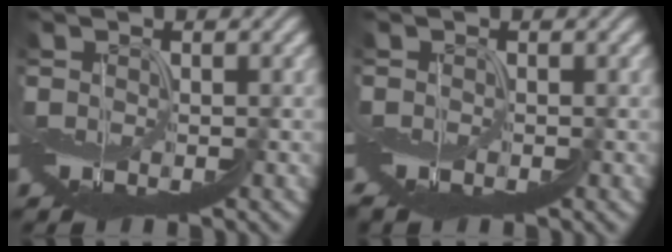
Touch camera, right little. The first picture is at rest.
{"total": 2.1, "force": [-1.6, 0.9, 0.9], "torque": [-0.014, -0.010, -0.025]}